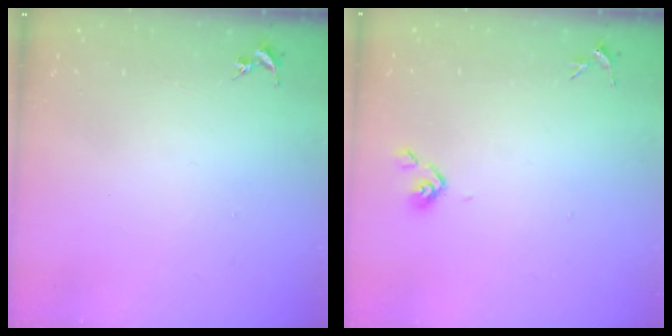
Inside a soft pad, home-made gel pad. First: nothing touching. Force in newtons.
{"total": 3.8, "press": 3.7, "slide": 0.8}